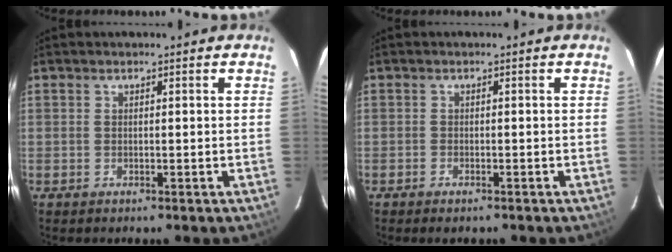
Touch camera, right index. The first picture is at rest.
{"total": 1.5, "force": [-1.3, 0.6, 0.6], "torque": [-0.015, -0.002, -0.025]}